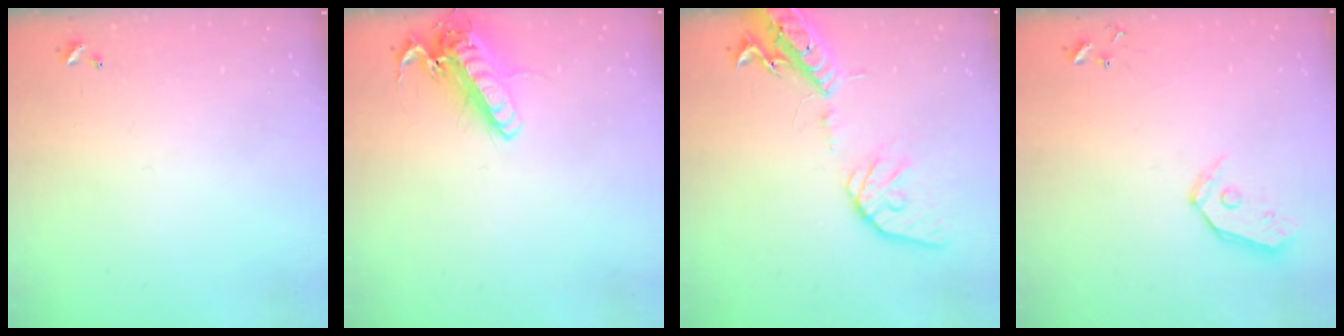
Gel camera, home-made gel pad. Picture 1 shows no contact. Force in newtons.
{"total": 16.2, "press": 16.0, "slide": 2.5}
{"total": 17.5, "press": 17.1, "slide": 3.5}
{"total": 7.7, "press": 7.6, "slide": 0.9}